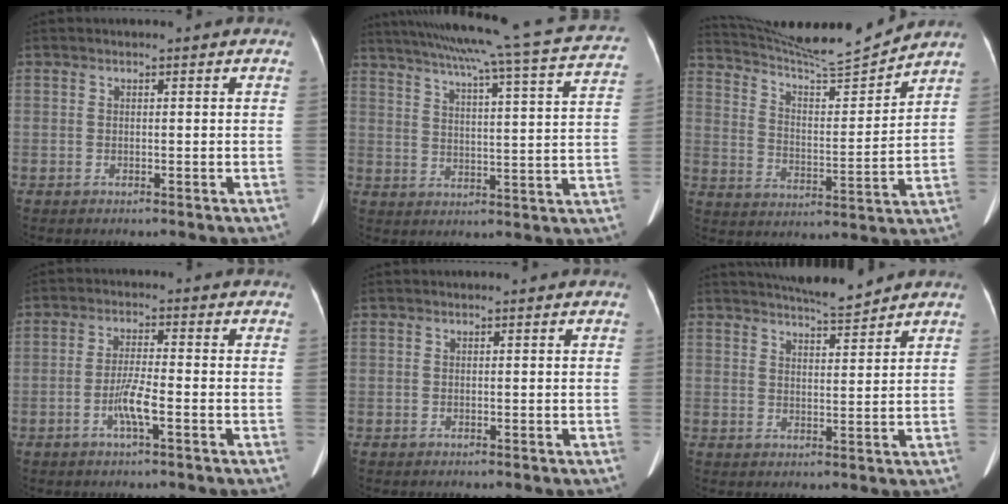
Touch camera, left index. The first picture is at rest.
{"total": 26.1, "force": [22.3, 0.8, 13.5], "torque": [-0.214, -0.023, 0.279]}
{"total": 14.5, "force": [14.0, -1.4, 3.4], "torque": [-0.070, -0.025, 0.229]}
{"total": 4.2, "force": [-1.7, 0.0, 3.9], "torque": [-0.079, -0.006, -0.037]}
{"total": 0.0}
{"total": 7.5, "force": [7.1, 0.0, 2.6], "torque": [-0.045, 0.004, 0.107]}